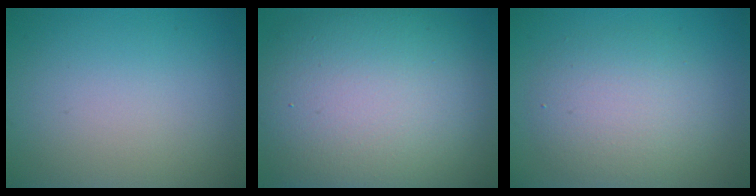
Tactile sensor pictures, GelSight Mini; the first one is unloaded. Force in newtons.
{"total": 14.4, "press": 14.4, "slide": 1.0}
{"total": 4.7, "press": 4.7, "slide": 0.2}